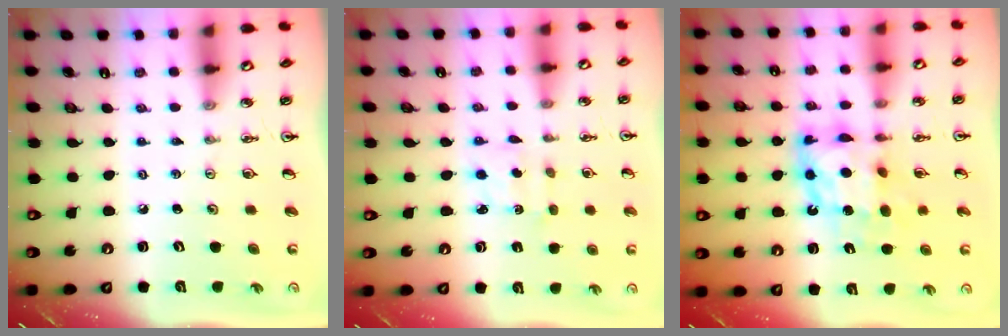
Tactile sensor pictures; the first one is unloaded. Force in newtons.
{"total": 1.9, "press": 1.8, "slide": 0.6}
{"total": 11.4, "press": 11.4, "slide": 1.1}